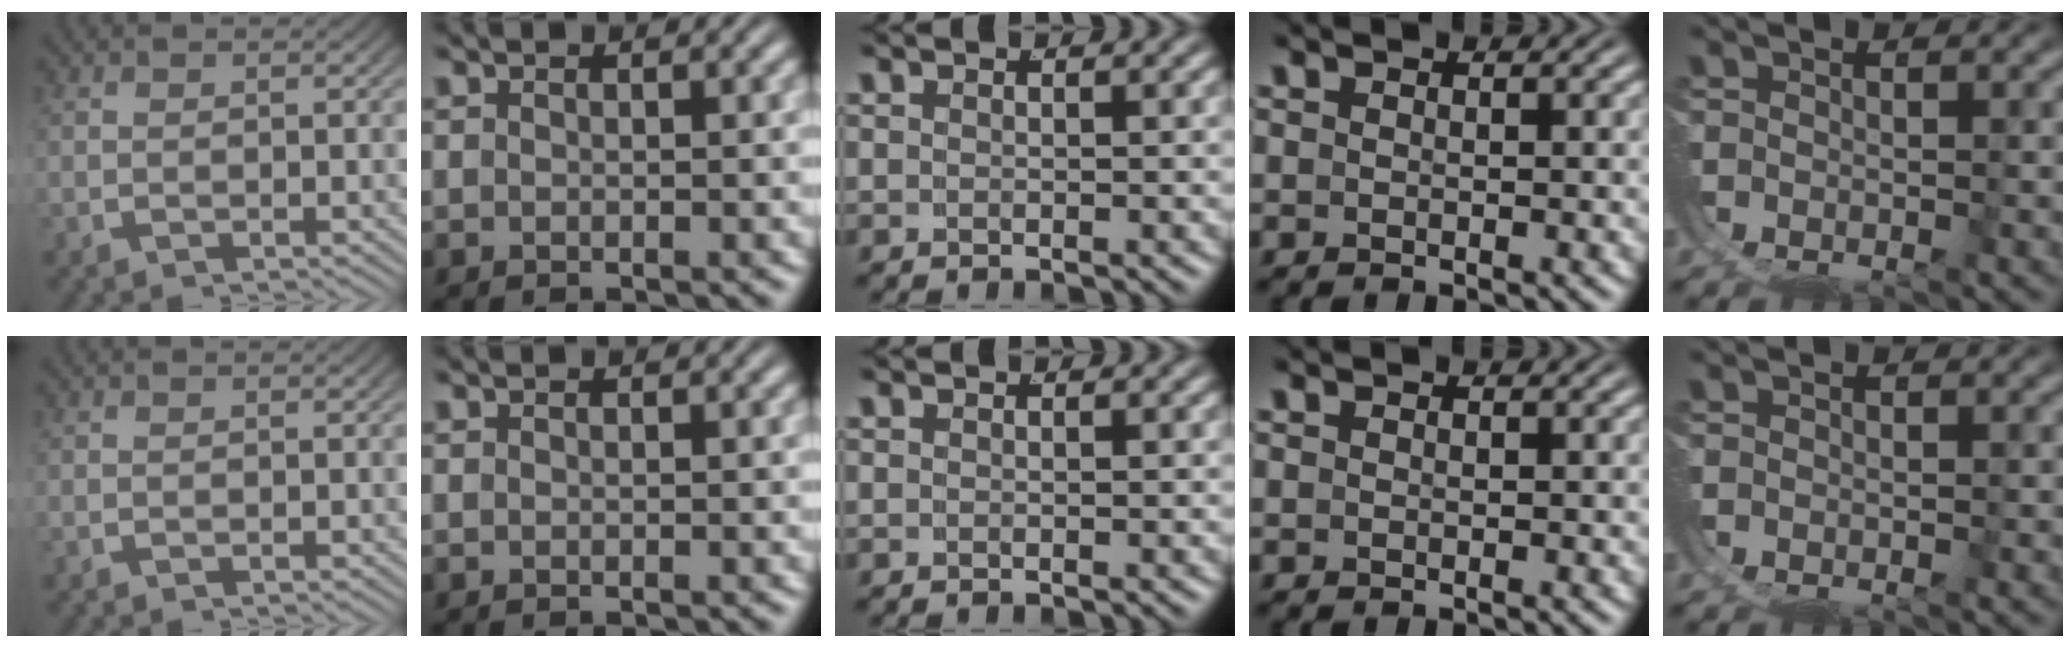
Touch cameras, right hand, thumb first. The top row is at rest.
{}